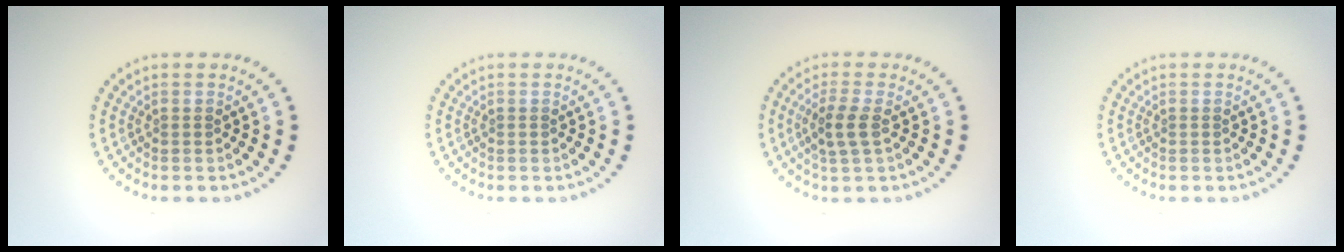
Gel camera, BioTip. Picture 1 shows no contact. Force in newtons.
{"total": 0.0}
{"total": 2.4, "press": 2.2, "slide": 1.0}
{"total": 0.0}